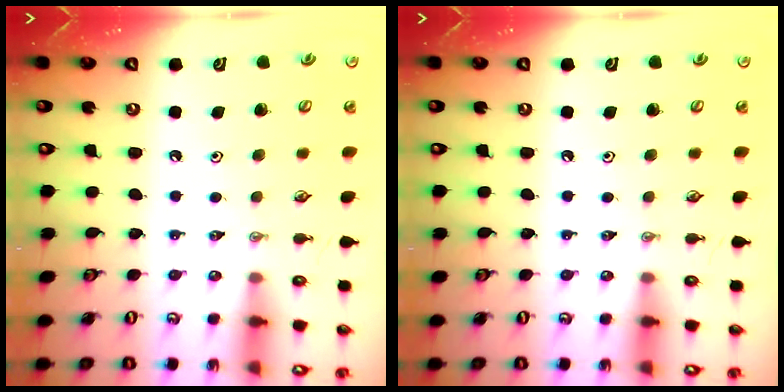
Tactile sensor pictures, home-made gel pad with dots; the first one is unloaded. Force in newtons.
{"total": 0.0}